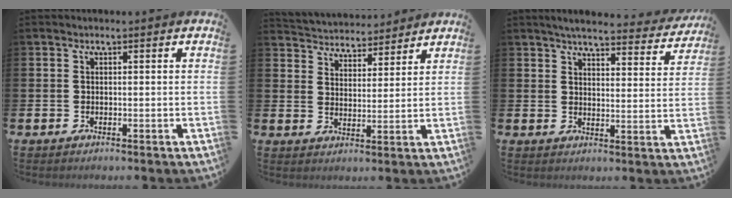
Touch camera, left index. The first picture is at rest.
{"total": 4.7, "force": [4.5, 1.1, -0.4], "torque": [-0.019, -0.029, 0.081]}
{"total": 4.8, "force": [4.6, 0.5, 1.4], "torque": [-0.030, -0.034, 0.076]}